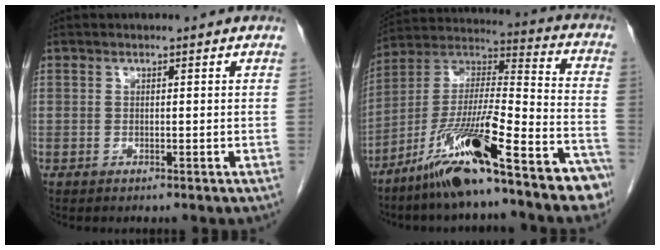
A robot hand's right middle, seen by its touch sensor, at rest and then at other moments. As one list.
[{"total": 20.4, "force": [-14.0, 2.3, 14.7], "torque": [-0.240, 0.012, -0.240]}]